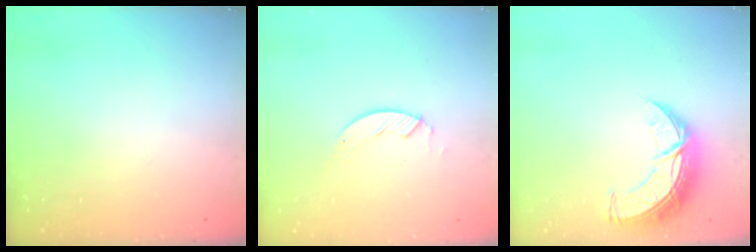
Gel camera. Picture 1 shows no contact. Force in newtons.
{"total": 2.7, "press": 2.7, "slide": 0.2}
{"total": 10.9, "press": 10.9, "slide": 0.9}